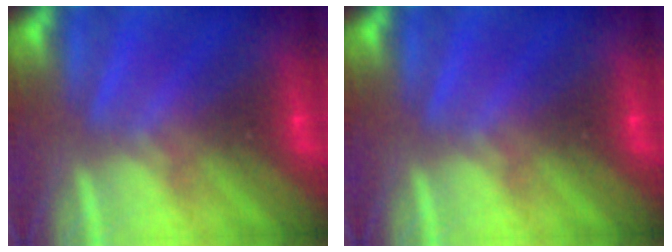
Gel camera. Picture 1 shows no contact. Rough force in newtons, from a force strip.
{"total": 0.0}